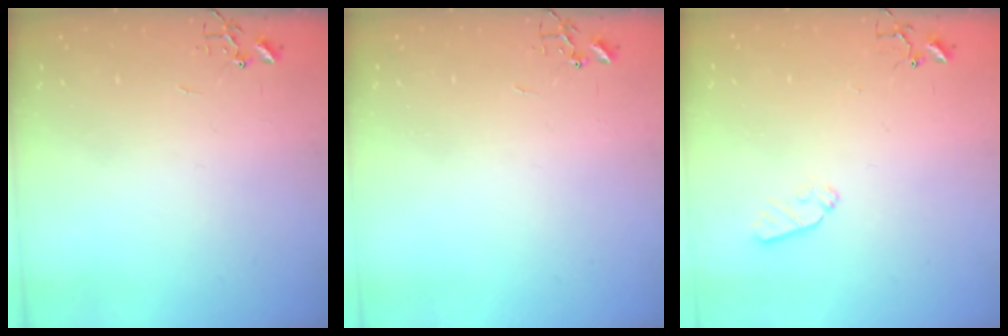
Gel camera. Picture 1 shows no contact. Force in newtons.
{"total": 0.0}
{"total": 5.2, "press": 5.1, "slide": 0.7}